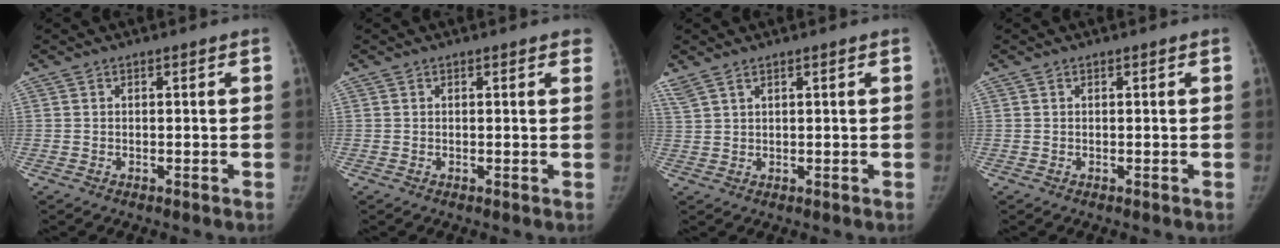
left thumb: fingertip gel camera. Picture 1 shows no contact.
{"total": 2.1, "force": [1.6, 0.7, 1.1], "torque": [0.001, 0.001, 0.011]}
{"total": 3.4, "force": [2.6, 1.0, 1.9], "torque": [-0.051, 0.011, 0.063]}
{"total": 0.0}